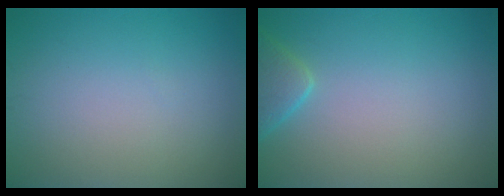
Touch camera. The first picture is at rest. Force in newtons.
{"total": 2.5, "press": 2.5, "slide": 0.2}